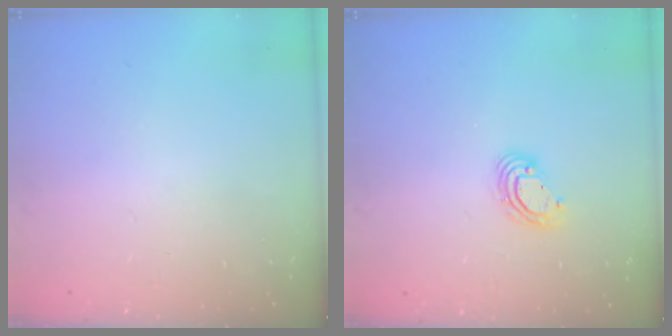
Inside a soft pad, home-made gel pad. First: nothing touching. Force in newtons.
{"total": 6.6, "press": 6.6, "slide": 0.9}